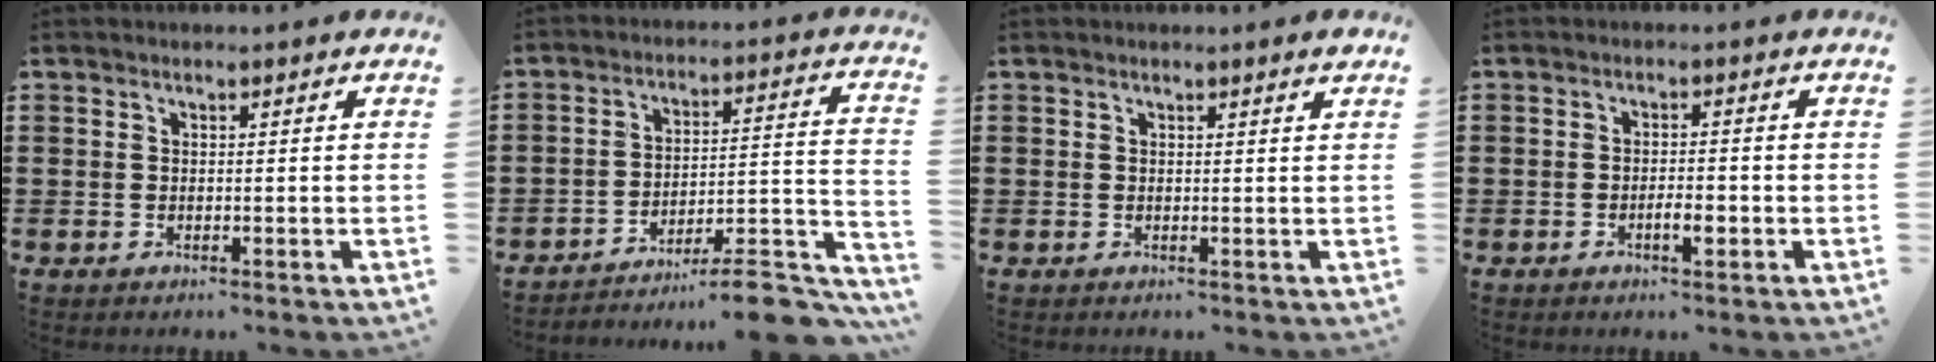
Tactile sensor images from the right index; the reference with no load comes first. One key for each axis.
{"total": 9.0, "fx": -8.0, "fy": 0.8, "fz": 4.0, "tx": -0.051, "ty": 0.010, "tz": -0.154}
{"total": 1.0, "fx": 0.6, "fy": -0.1, "fz": 0.7, "tx": -0.006, "ty": -0.004, "tz": 0.009}
{"total": 2.7, "fx": -1.1, "fy": 0.9, "fz": 2.3, "tx": -0.042, "ty": 0.003, "tz": -0.019}